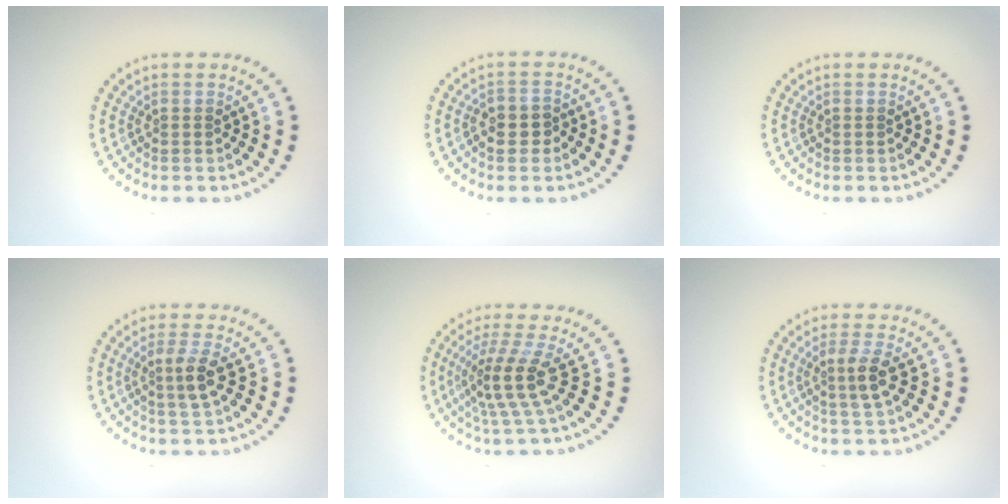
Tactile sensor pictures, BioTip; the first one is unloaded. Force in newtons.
{"total": 2.3, "press": 2.2, "slide": 0.7}
{"total": 0.0}
{"total": 2.6, "press": 2.4, "slide": 1.0}
{"total": 4.0, "press": 2.8, "slide": 2.9}
{"total": 2.6, "press": 2.4, "slide": 1.0}